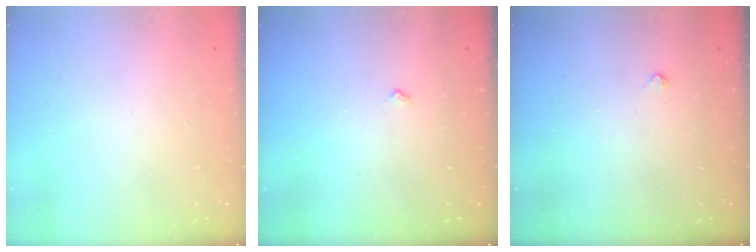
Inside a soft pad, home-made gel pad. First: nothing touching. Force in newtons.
{"total": 3.2, "press": 3.1, "slide": 0.4}
{"total": 2.5, "press": 2.4, "slide": 0.4}